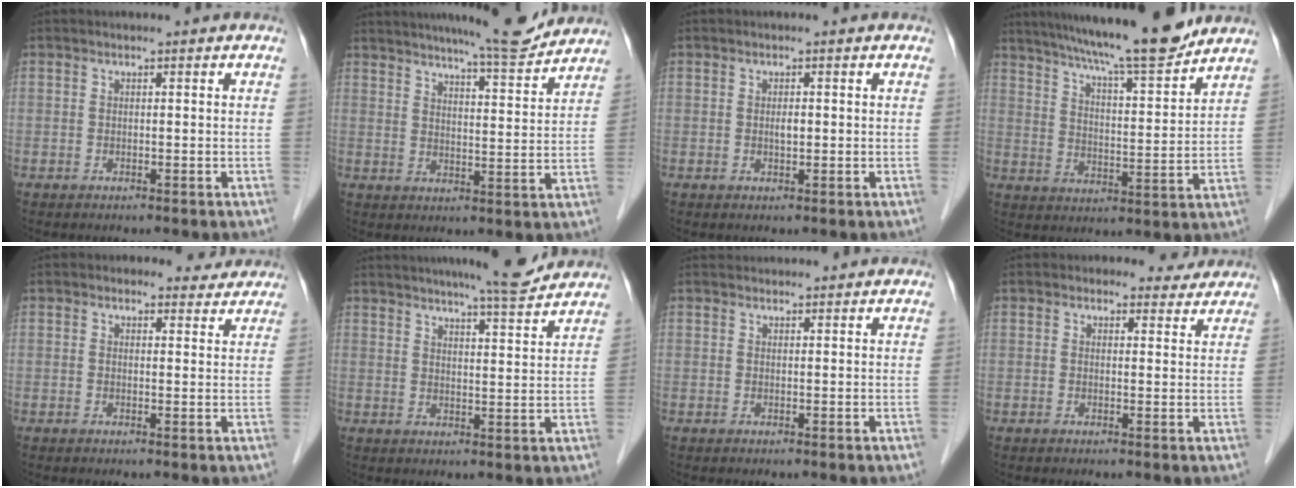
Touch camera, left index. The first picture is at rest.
{"total": 10.9, "force": [10.0, 0.3, 4.3], "torque": [-0.064, -0.004, 0.135]}
{"total": 1.2, "force": [0.0, 0.4, 1.1], "torque": [-0.022, 0.000, 0.001]}
{"total": 16.0, "force": [13.7, 0.6, 8.2], "torque": [-0.131, 0.001, 0.208]}
{"total": 3.2, "force": [2.8, 1.4, -0.1], "torque": [0.004, -0.002, 0.024]}
{"total": 9.4, "force": [8.5, 0.2, 3.9], "torque": [-0.063, 0.000, 0.113]}
{"total": 4.0, "force": [3.9, 0.8, 0.4], "torque": [-0.007, 0.036, 0.057]}
{"total": 3.8, "force": [3.4, 1.6, -0.1], "torque": [0.008, -0.003, 0.029]}